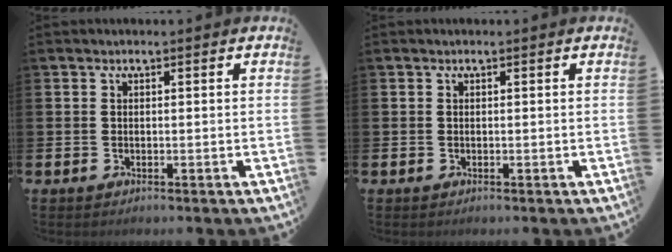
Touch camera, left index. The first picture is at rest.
{"total": 0.0}